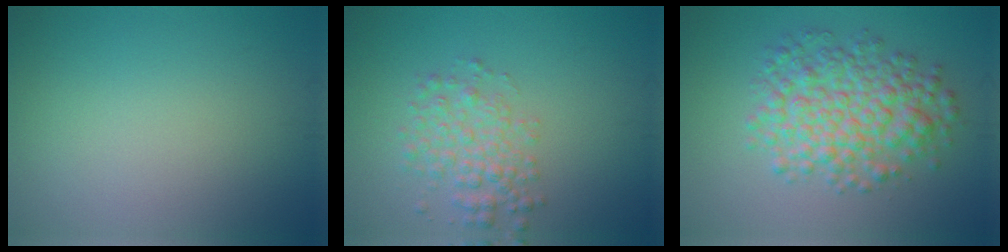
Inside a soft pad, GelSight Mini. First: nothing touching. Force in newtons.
{"total": 3.2, "press": 3.2, "slide": 0.1}
{"total": 6.4, "press": 6.4, "slide": 0.1}